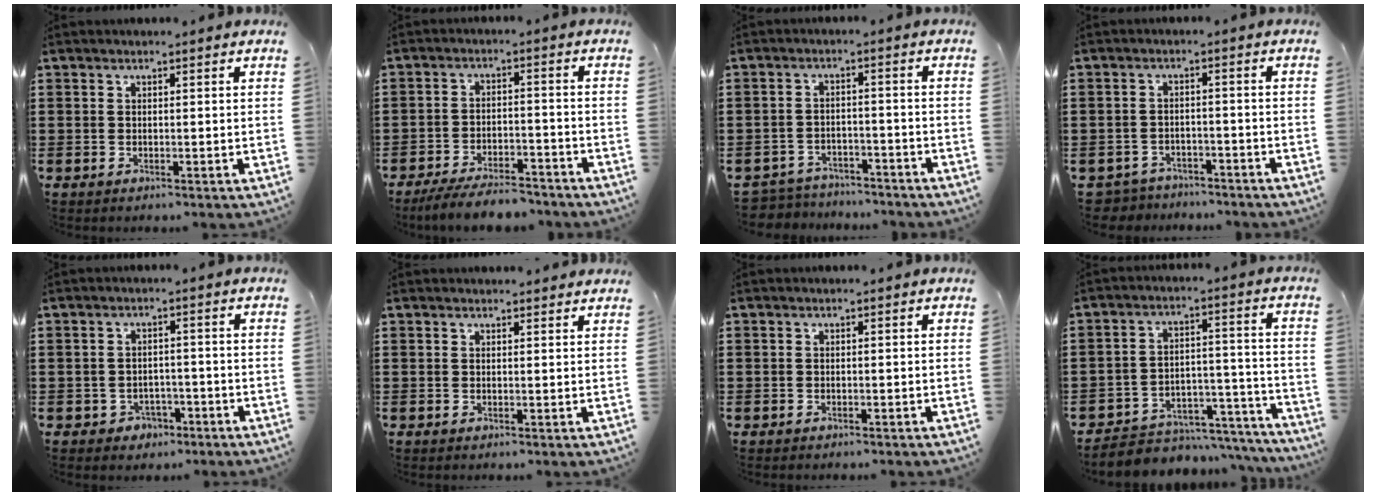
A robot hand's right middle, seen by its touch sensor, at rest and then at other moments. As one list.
[{"total": 5.8, "force": [-5.5, 0.8, 1.9], "torque": [-0.041, -0.001, -0.107]}, {"total": 4.1, "force": [-4.1, 0.6, -0.3], "torque": [-0.009, -0.002, -0.089]}, {"total": 3.3, "force": [-3.3, 0.6, -0.3], "torque": [-0.011, -0.005, -0.073]}, {"total": 2.2, "force": [-1.7, 1.3, 0.2], "torque": [-0.014, 0.000, -0.038]}, {"total": 1.0, "force": [1.0, 0.2, 0.2], "torque": [0.002, -0.002, 0.017]}, {"total": 0.6, "force": [-0.5, 0.4, -0.1], "torque": [0.001, 0.001, -0.011]}, {"total": 4.4, "force": [-4.0, 1.8, 0.5], "torque": [-0.016, 0.009, -0.081]}]